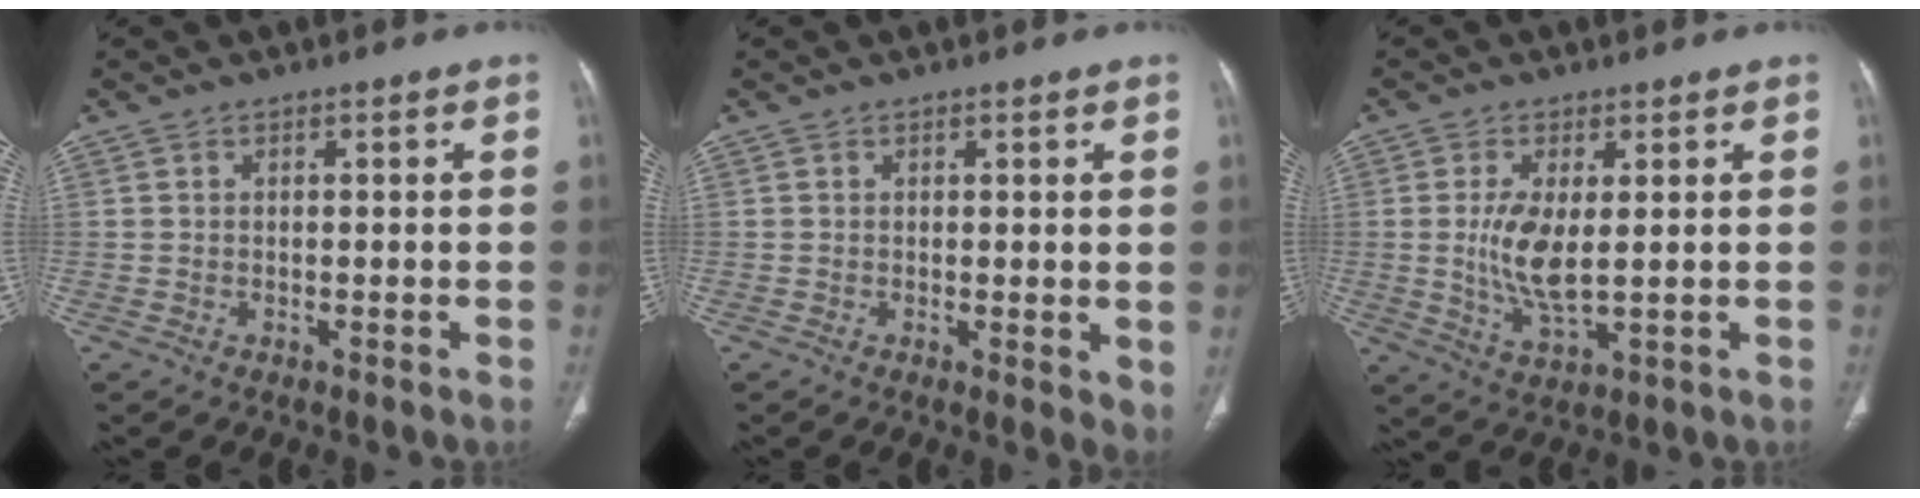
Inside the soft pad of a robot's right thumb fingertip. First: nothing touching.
{"total": 3.2, "force": [0.3, 1.3, 3.0], "torque": [-0.039, -0.012, 0.005]}
{"total": 7.6, "force": [0.6, 2.9, 7.0], "torque": [-0.149, -0.019, 0.018]}